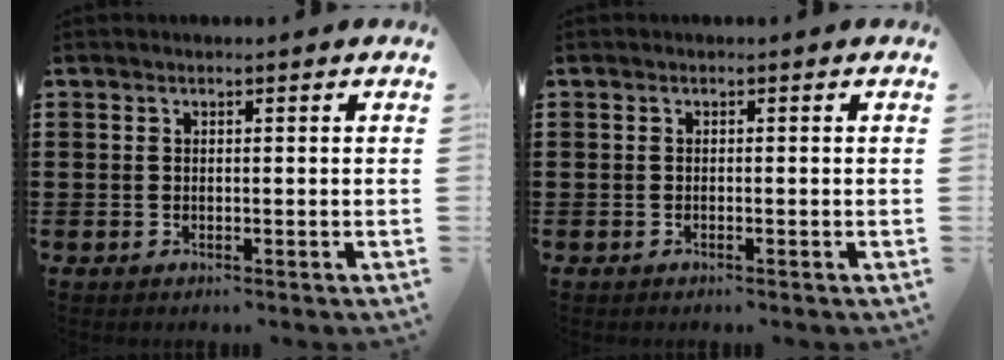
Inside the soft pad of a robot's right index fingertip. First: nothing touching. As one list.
[{"total": 0.0}]